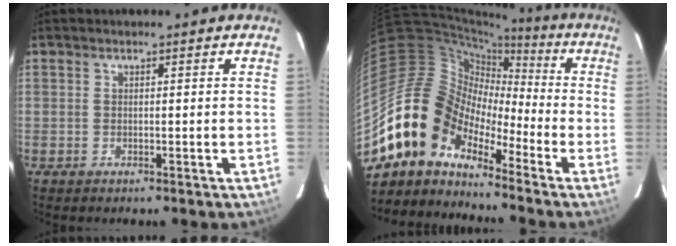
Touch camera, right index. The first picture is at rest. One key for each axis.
{"total": 12.7, "fx": -9.7, "fy": 7.4, "fz": 3.7, "tx": -0.067, "ty": 0.031, "tz": -0.202}